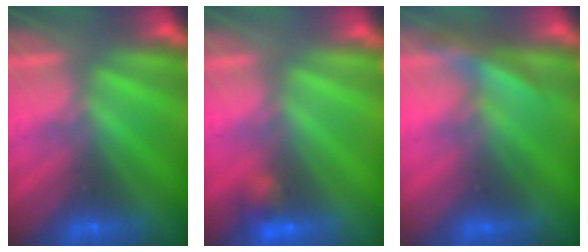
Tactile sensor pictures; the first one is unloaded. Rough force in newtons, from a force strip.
{"total": 3.1}
{"total": 3.2}